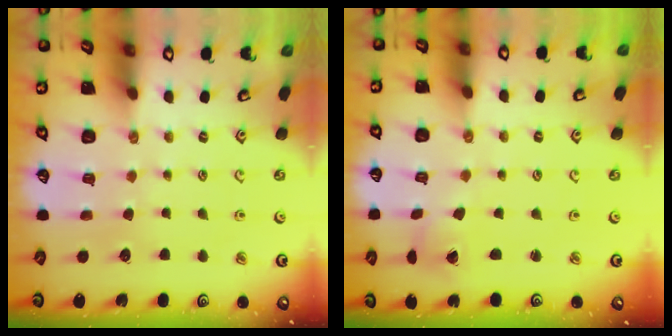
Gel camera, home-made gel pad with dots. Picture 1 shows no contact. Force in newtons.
{"total": 1.6, "press": 1.6, "slide": 0.1}